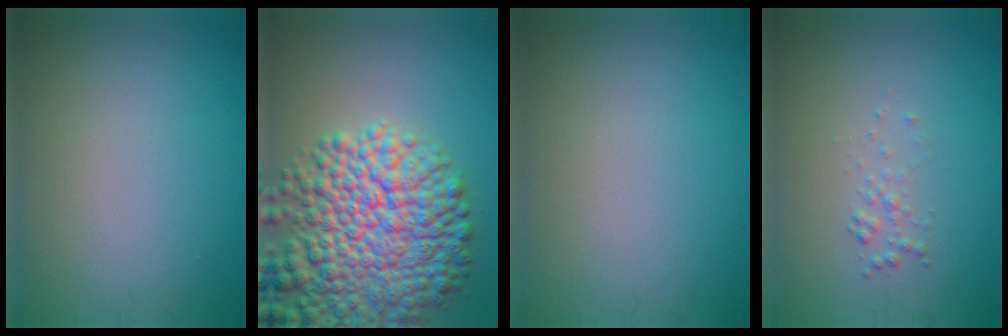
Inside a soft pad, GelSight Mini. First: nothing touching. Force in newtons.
{"total": 11.6, "press": 11.6, "slide": 0.6}
{"total": 0.0}
{"total": 0.9, "press": 0.9, "slide": 0.0}